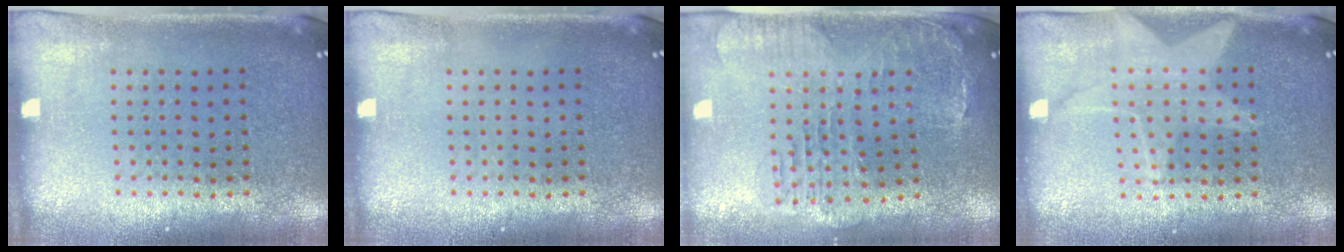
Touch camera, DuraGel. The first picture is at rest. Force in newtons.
{"total": 0.0}
{"total": 1.4, "press": 1.4, "slide": 0.4}
{"total": 1.4, "press": 1.4, "slide": 0.2}